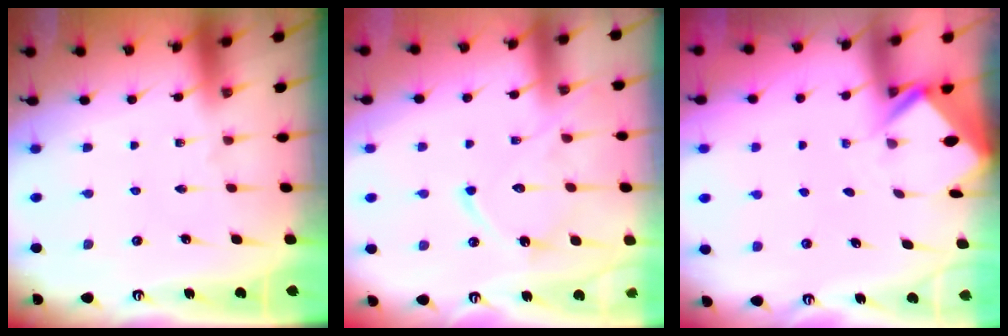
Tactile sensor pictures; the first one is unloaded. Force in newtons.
{"total": 12.8, "press": 12.8, "slide": 1.2}
{"total": 2.4, "press": 2.4, "slide": 0.1}